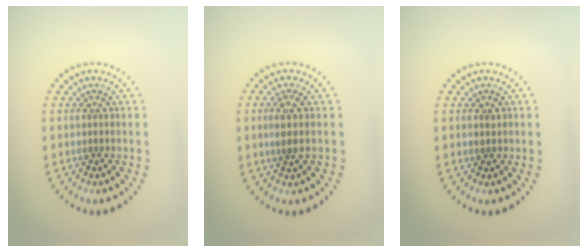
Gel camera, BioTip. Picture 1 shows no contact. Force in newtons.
{"total": 1.7, "press": 1.4, "slide": 0.9}
{"total": 0.8, "press": 0.8, "slide": 0.1}